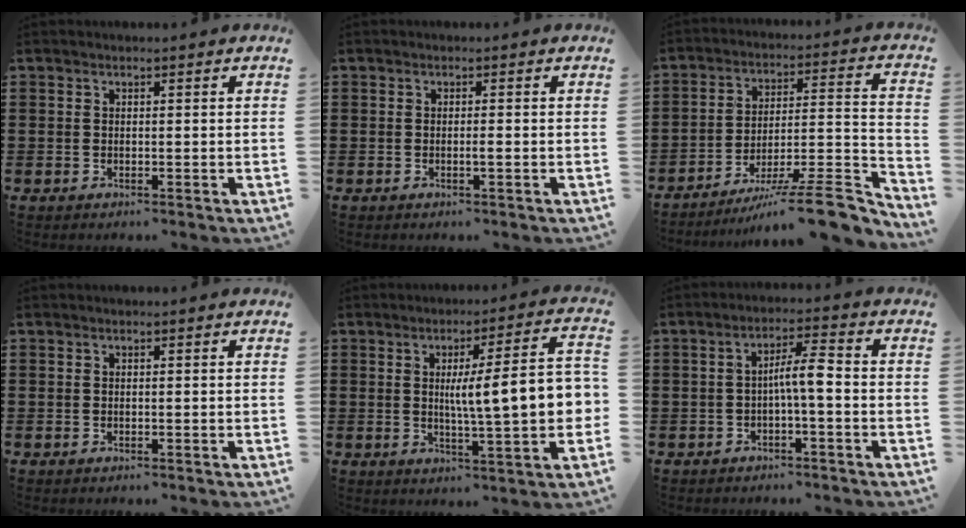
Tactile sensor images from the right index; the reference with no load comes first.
{"total": 0.9, "force": [-0.3, -0.1, 0.8], "torque": [-0.014, -0.004, -0.006]}
{"total": 12.5, "force": [-9.4, 1.8, 8.0], "torque": [-0.099, 0.026, -0.166]}
{"total": 0.0}
{"total": 10.8, "force": [0.5, 1.4, 10.7], "torque": [-0.165, -0.007, 0.000]}
{"total": 4.9, "force": [-1.0, 0.6, 4.8], "torque": [-0.089, 0.006, -0.022]}